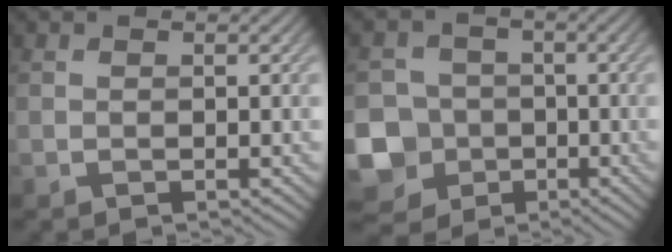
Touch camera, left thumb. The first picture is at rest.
{"total": 11.9, "force": [-4.4, 10.5, 3.3], "torque": [-0.117, -0.042, -0.099]}